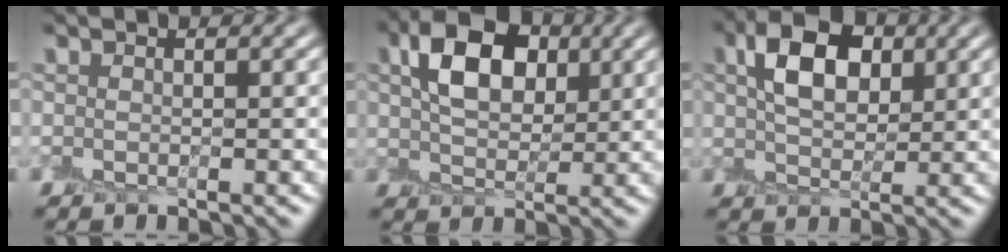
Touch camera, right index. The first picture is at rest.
{"total": 5.7, "force": [2.3, 3.6, 3.8], "torque": [-0.075, 0.011, 0.036]}
{"total": 5.0, "force": [2.1, 2.9, 3.5], "torque": [-0.066, 0.011, 0.034]}